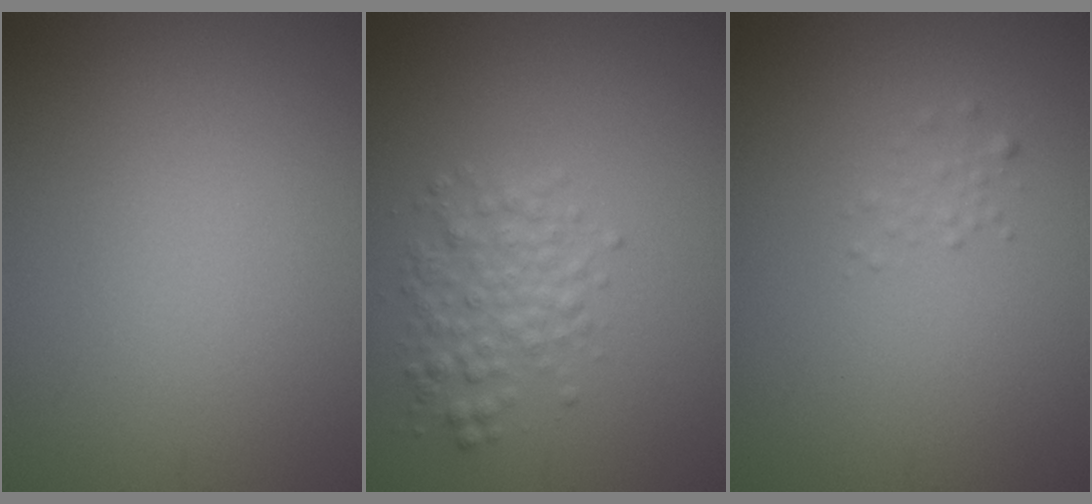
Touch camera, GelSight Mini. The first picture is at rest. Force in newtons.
{"total": 2.9, "press": 2.9, "slide": 0.0}
{"total": 0.8, "press": 0.8, "slide": 0.0}